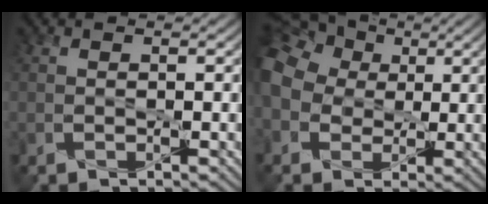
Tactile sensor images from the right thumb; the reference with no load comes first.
{"total": 14.6, "force": [1.9, 12.2, 7.7], "torque": [-0.244, 0.009, 0.014]}